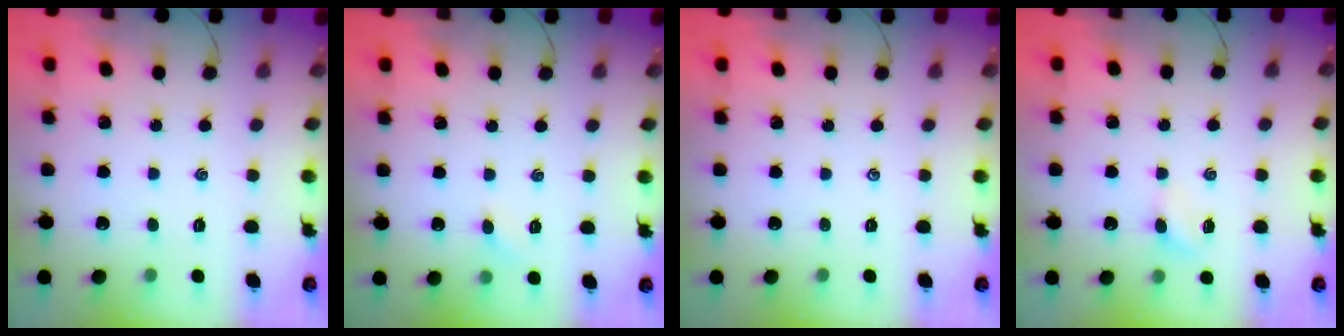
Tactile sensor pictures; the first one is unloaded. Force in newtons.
{"total": 2.5, "press": 2.4, "slide": 0.7}
{"total": 0.0}
{"total": 3.6, "press": 3.4, "slide": 1.1}